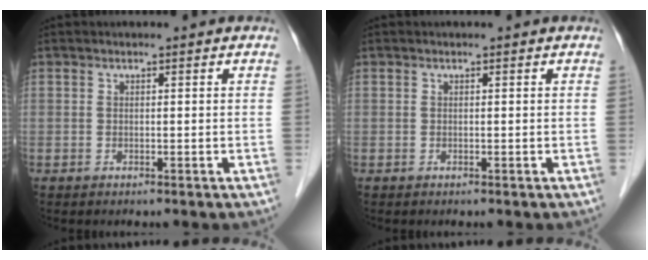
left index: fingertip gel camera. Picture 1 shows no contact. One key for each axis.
{"total": 0.0}